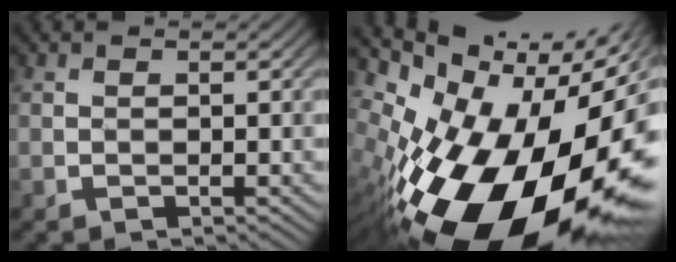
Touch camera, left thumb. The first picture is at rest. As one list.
[{"total": 20.2, "force": [-8.4, 9.3, 15.9], "torque": [-0.271, -0.051, -0.134]}]